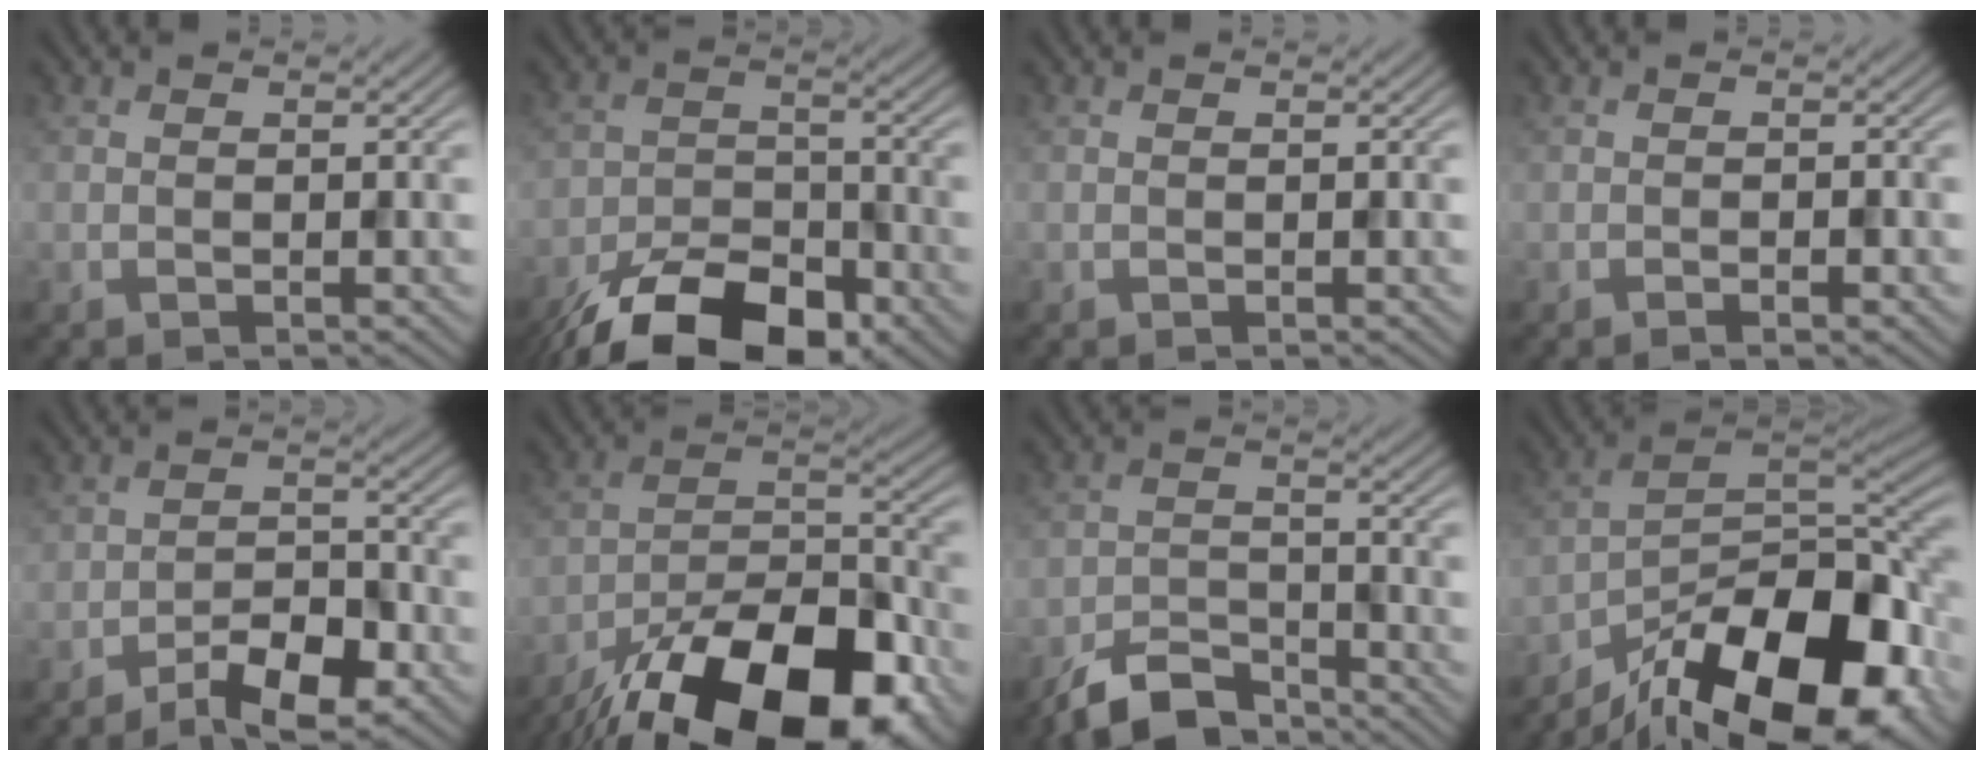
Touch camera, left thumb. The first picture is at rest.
{"total": 14.0, "force": [-9.9, 6.6, 7.4], "torque": [-0.139, -0.036, -0.163]}
{"total": 0.0}
{"total": 1.1, "force": [-0.6, 0.3, 0.9], "torque": [-0.014, 0.000, -0.010]}
{"total": 6.6, "force": [-4.2, 2.8, 4.2], "torque": [-0.062, 0.007, -0.073]}
{"total": 21.5, "force": [-15.2, 8.8, 12.5], "torque": [-0.194, -0.053, -0.229]}
{"total": 6.7, "force": [-5.7, 2.2, 2.6], "torque": [-0.046, -0.009, -0.117]}
{"total": 18.9, "force": [-12.5, 7.1, 12.3], "torque": [-0.199, -0.030, -0.205]}